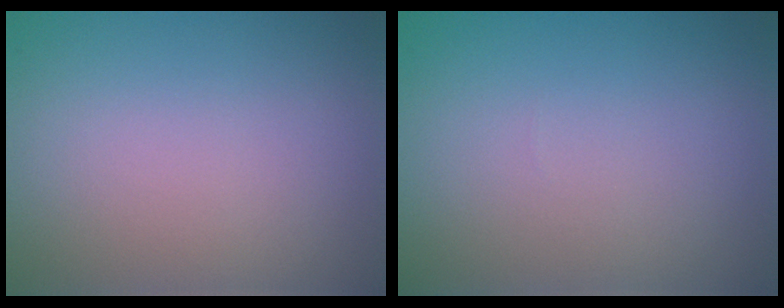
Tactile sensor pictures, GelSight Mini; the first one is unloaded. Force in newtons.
{"total": 0.0}